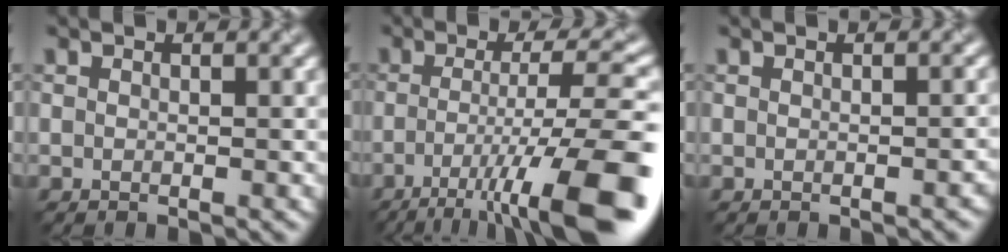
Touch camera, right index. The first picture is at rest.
{"total": 11.9, "force": [-5.5, 2.4, 10.3], "torque": [-0.151, -0.001, -0.080]}
{"total": 0.9, "force": [-0.2, 0.4, 0.7], "torque": [0.003, 0.011, -0.003]}